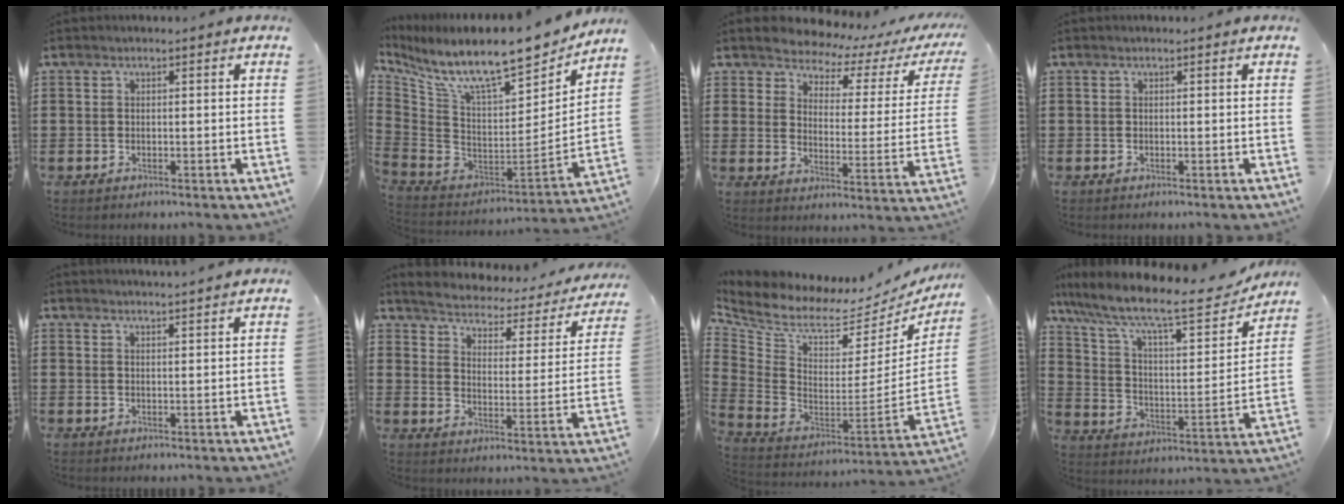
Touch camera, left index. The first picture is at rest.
{"total": 12.4, "force": [9.4, 2.5, 7.7], "torque": [-0.163, -0.072, 0.158]}
{"total": 3.9, "force": [3.7, 1.1, 0.5], "torque": [-0.040, -0.030, 0.057]}
{"total": 0.0}
{"total": 2.0, "force": [1.9, -0.4, 0.0], "torque": [-0.004, -0.004, 0.038]}
{"total": 2.3, "force": [2.2, 0.2, 0.4], "torque": [-0.028, -0.027, 0.025]}
{"total": 6.7, "force": [4.7, 3.2, 3.5], "torque": [-0.099, -0.048, 0.076]}
{"total": 12.9, "force": [10.2, 2.3, 7.6], "torque": [-0.169, -0.060, 0.168]}